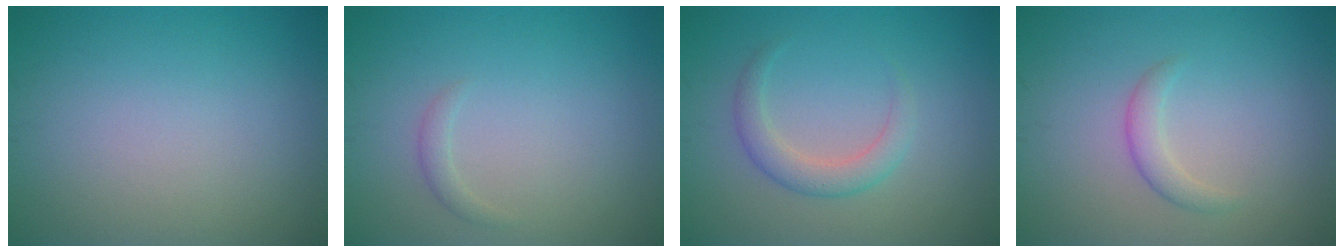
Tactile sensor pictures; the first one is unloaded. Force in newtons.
{"total": 0.9, "press": 0.9, "slide": 0.1}
{"total": 2.5, "press": 2.5, "slide": 0.2}
{"total": 1.6, "press": 1.6, "slide": 0.1}